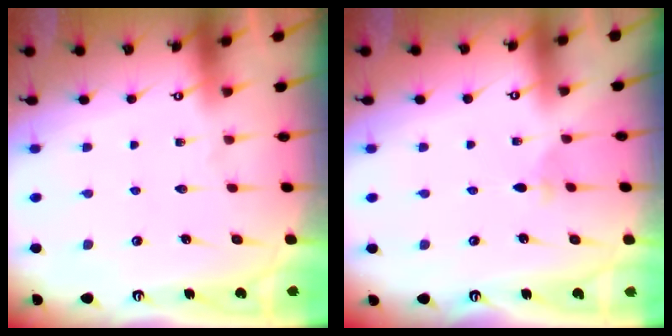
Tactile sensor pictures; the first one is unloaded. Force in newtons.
{"total": 2.0, "press": 1.9, "slide": 0.5}